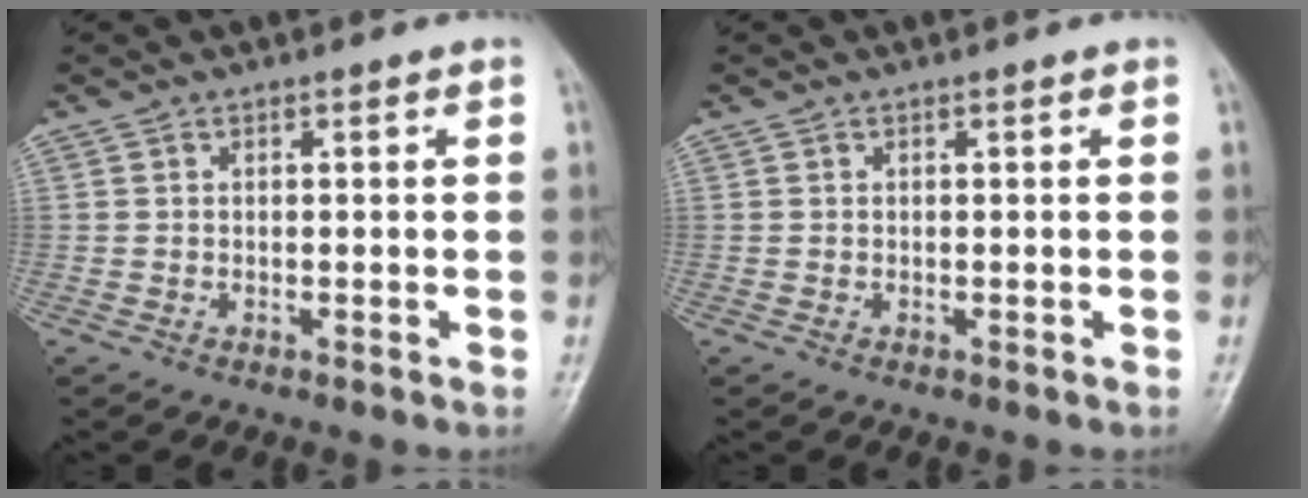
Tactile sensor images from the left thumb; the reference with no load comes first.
{"total": 0.0}